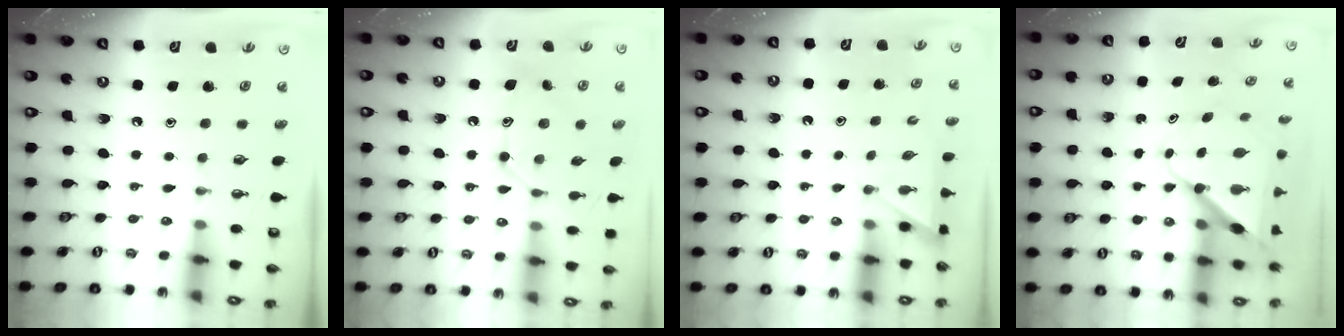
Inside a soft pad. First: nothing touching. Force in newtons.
{"total": 12.4, "press": 12.4, "slide": 0.4}
{"total": 2.2, "press": 2.2, "slide": 0.2}
{"total": 9.1, "press": 9.1, "slide": 0.5}